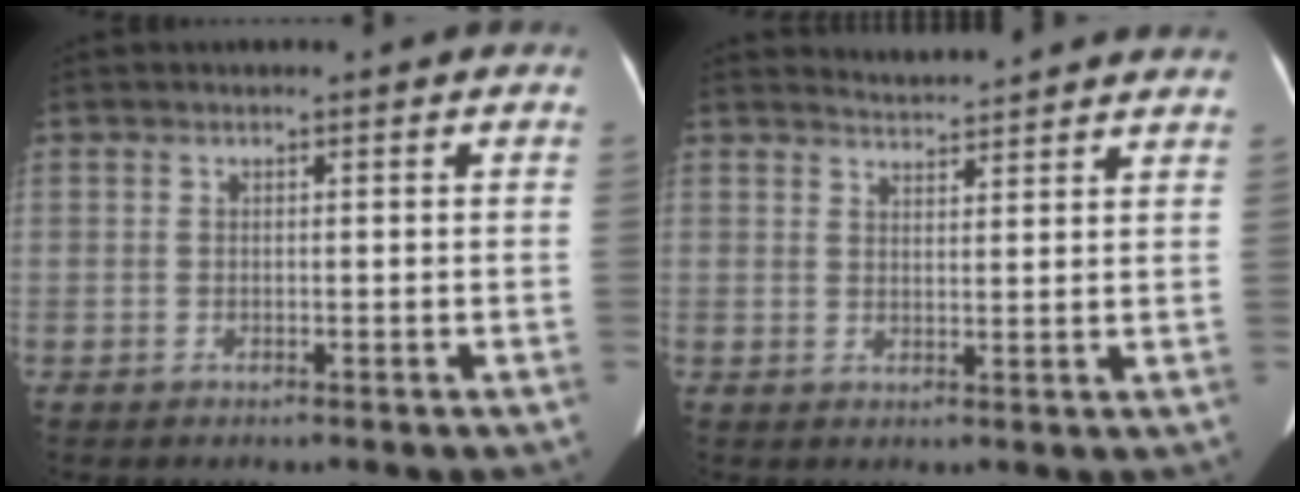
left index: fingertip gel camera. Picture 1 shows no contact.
{"total": 6.2, "force": [6.2, -0.1, 0.6], "torque": [-0.016, 0.012, 0.072]}